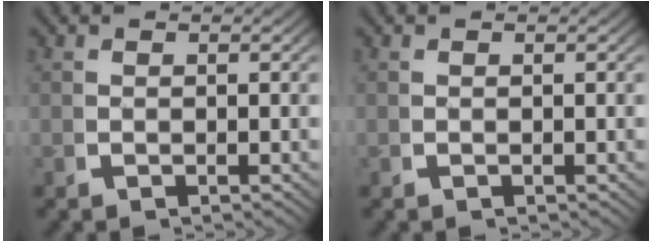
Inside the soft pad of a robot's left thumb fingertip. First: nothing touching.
{"total": 0.0}